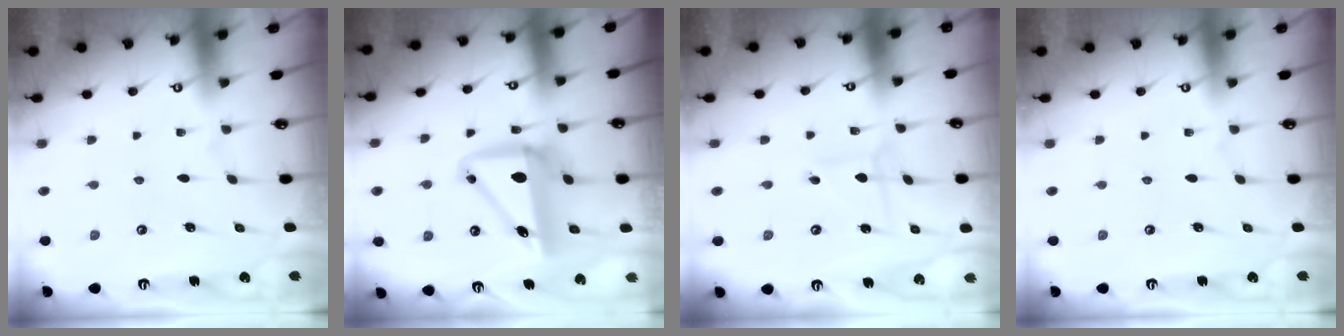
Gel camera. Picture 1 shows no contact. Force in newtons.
{"total": 9.2, "press": 8.9, "slide": 2.3}
{"total": 1.0, "press": 1.0, "slide": 0.1}
{"total": 0.0}